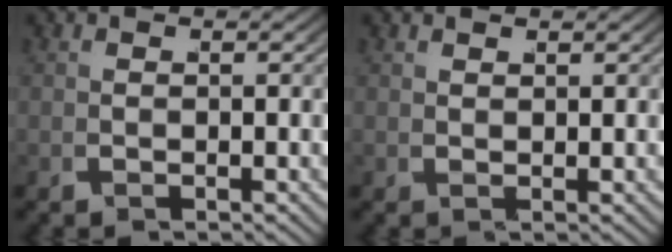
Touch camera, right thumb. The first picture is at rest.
{"total": 0.9, "force": [0.9, -0.1, 0.1], "torque": [0.003, 0.000, 0.022]}